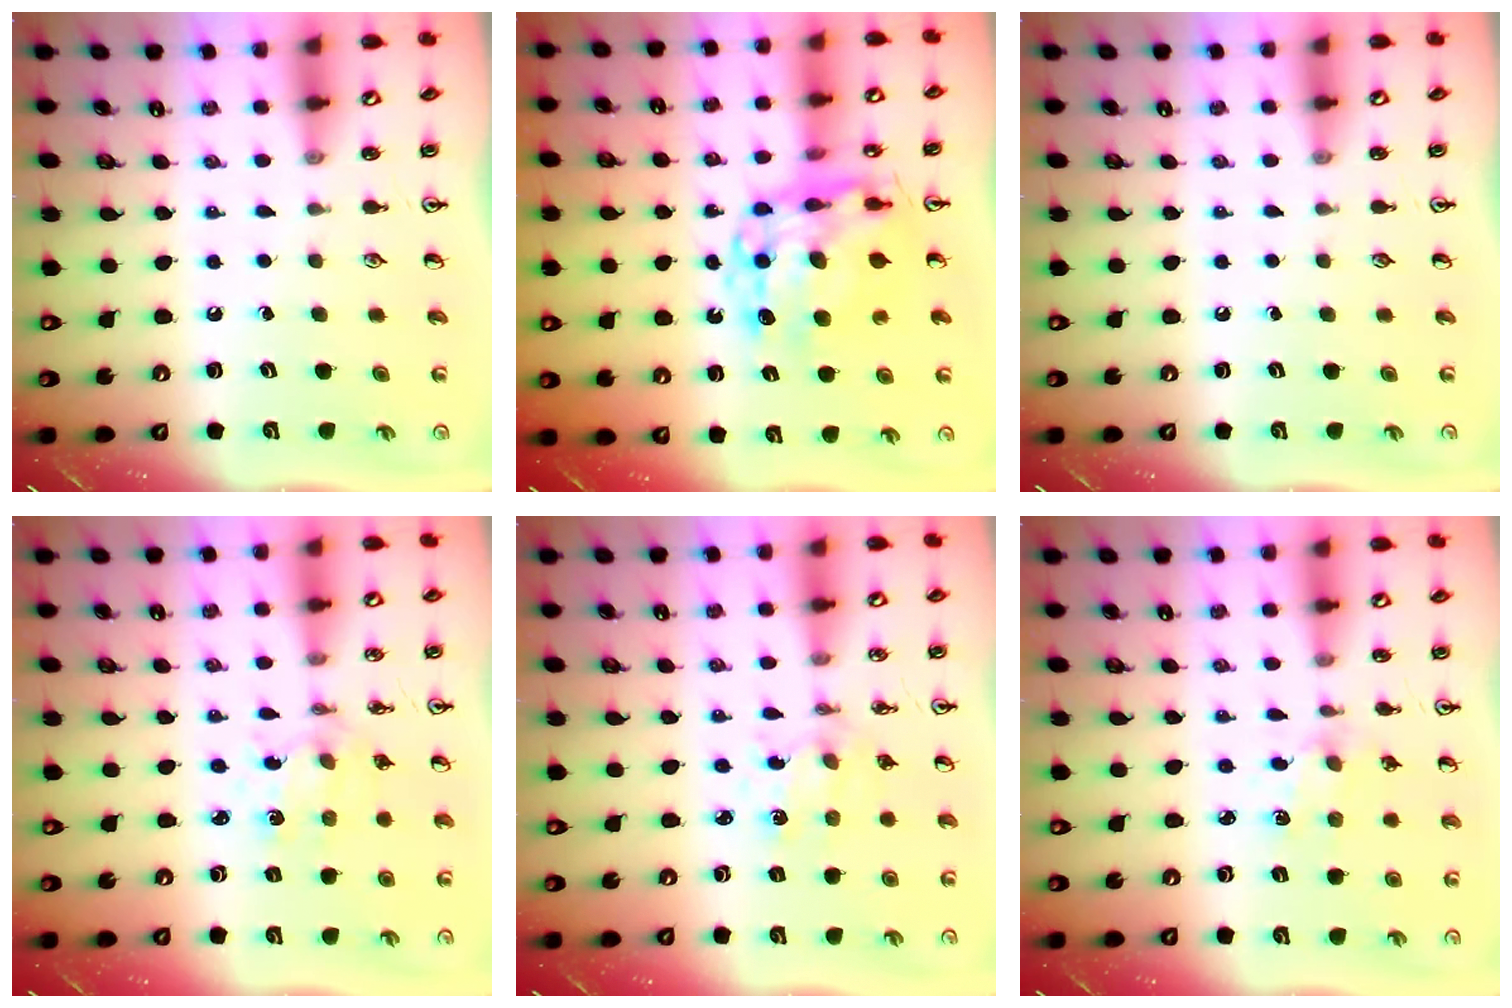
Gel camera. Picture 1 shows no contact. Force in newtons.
{"total": 12.6, "press": 12.5, "slide": 1.1}
{"total": 0.0}
{"total": 2.7, "press": 2.7, "slide": 0.3}
{"total": 2.0, "press": 2.0, "slide": 0.3}
{"total": 2.0, "press": 1.9, "slide": 0.3}